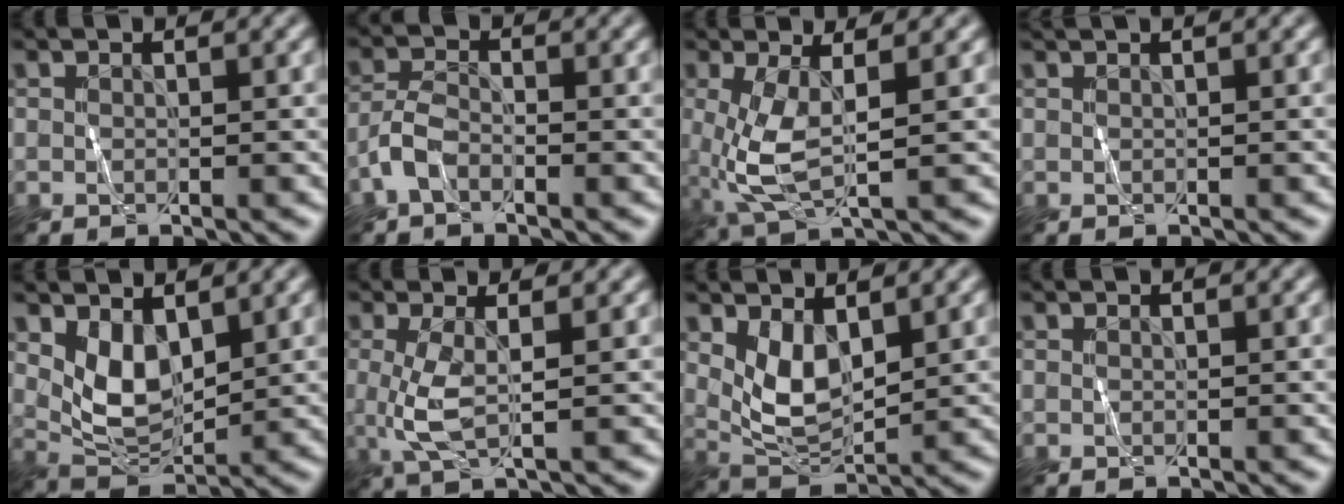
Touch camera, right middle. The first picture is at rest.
{"total": 2.3, "force": [-1.4, 1.1, 1.4], "torque": [-0.035, 0.006, -0.037]}
{"total": 4.8, "force": [0.0, 1.6, 4.5], "torque": [-0.111, -0.005, 0.005]}
{"total": 1.2, "force": [0.8, 0.4, 0.8], "torque": [-0.010, -0.002, 0.004]}
{"total": 4.0, "force": [1.8, 2.3, 2.8], "torque": [-0.062, -0.010, 0.041]}
{"total": 3.0, "force": [0.1, 0.9, 2.9], "torque": [-0.073, -0.002, 0.004]}
{"total": 4.0, "force": [1.6, 2.0, 3.1], "torque": [-0.070, -0.009, 0.038]}
{"total": 0.0}